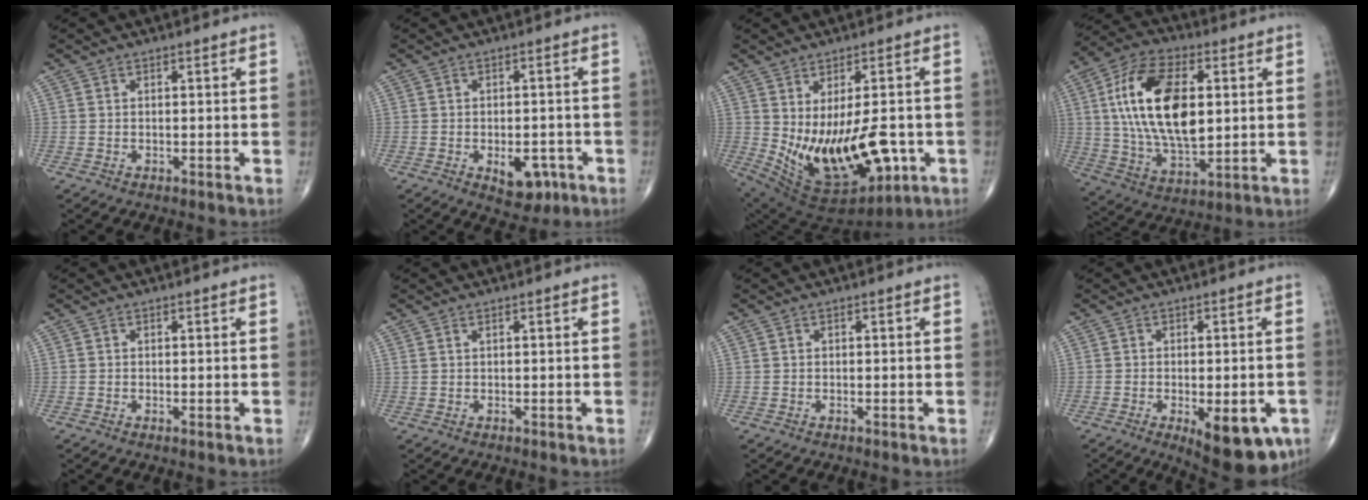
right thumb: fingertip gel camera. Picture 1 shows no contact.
{"total": 6.4, "force": [-2.5, 3.7, 4.5], "torque": [-0.042, 0.010, -0.024]}
{"total": 21.3, "force": [-3.5, 10.7, 18.0], "torque": [-0.292, -0.019, -0.019]}
{"total": 21.1, "force": [3.4, 10.9, 17.8], "torque": [-0.322, -0.006, 0.059]}
{"total": 0.0}
{"total": 0.6, "force": [0.4, 0.1, 0.4], "torque": [-0.011, 0.005, 0.012]}
{"total": 0.0}
{"total": 12.3, "force": [-4.9, 5.0, 10.1], "torque": [-0.111, -0.002, -0.054]}